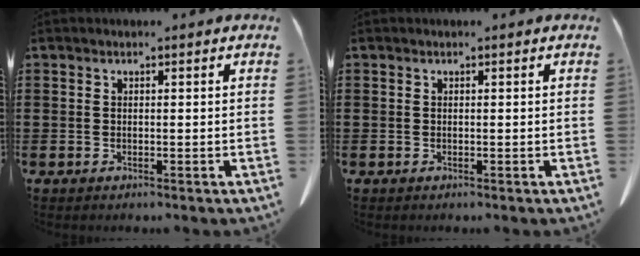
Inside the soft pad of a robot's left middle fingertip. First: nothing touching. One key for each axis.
{"total": 0.0}